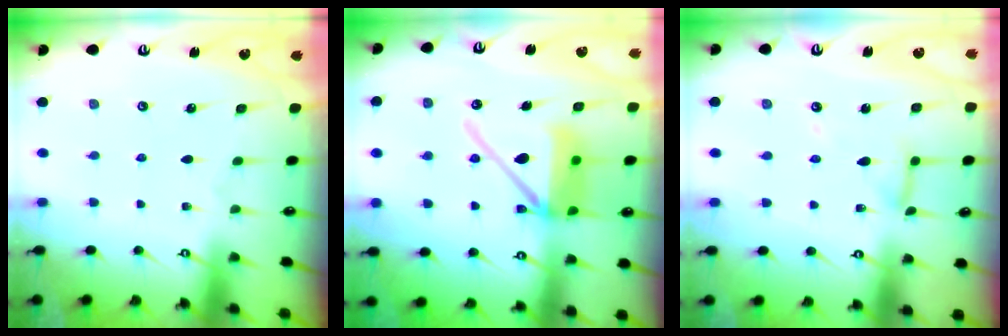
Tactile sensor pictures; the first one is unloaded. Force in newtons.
{"total": 15.2, "press": 15.1, "slide": 2.1}
{"total": 8.6, "press": 8.6, "slide": 0.7}